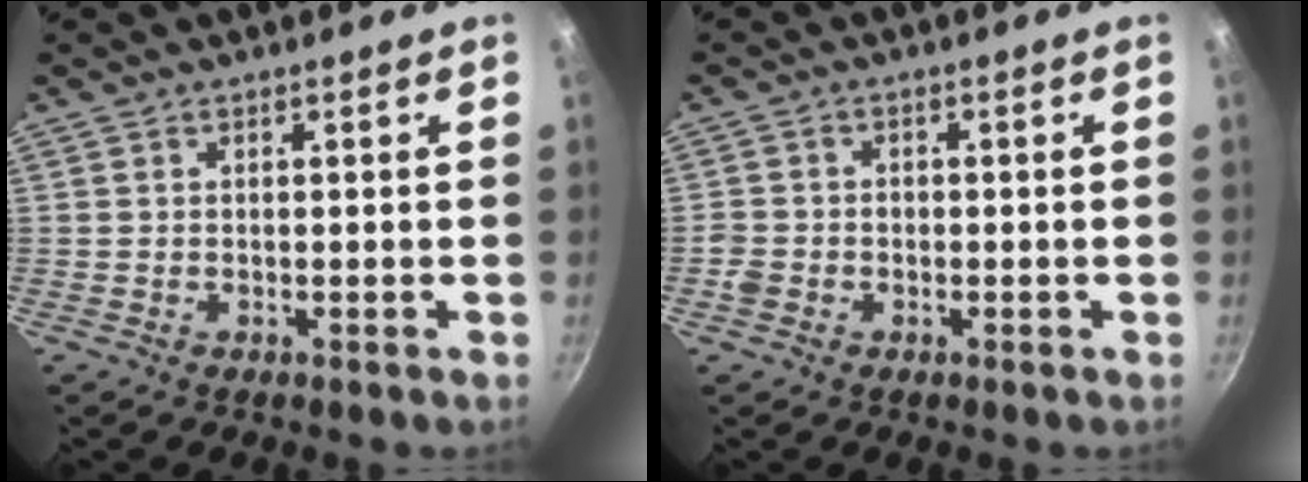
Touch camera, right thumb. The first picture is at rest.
{"total": 3.1, "force": [-1.2, 2.6, 1.2], "torque": [-0.019, 0.017, -0.023]}